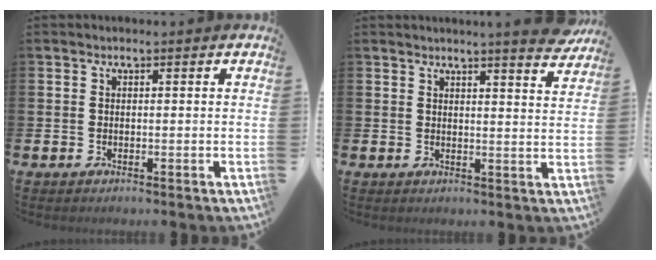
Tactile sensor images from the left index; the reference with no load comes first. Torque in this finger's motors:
{"motor_torque": [0.97, -1.17, 0.36, 0.10]}